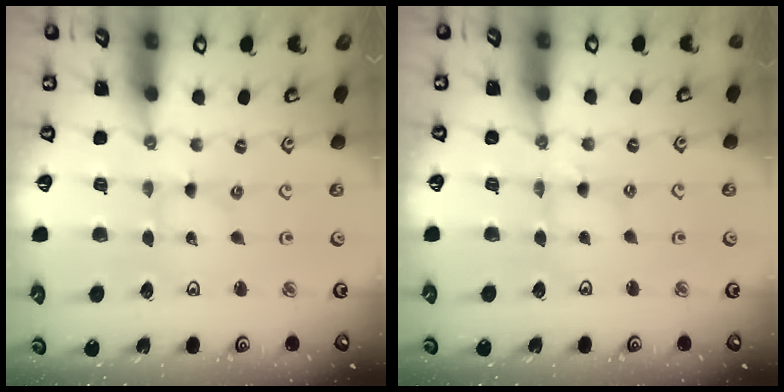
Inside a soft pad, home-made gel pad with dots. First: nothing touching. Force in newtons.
{"total": 2.0, "press": 2.0, "slide": 0.3}